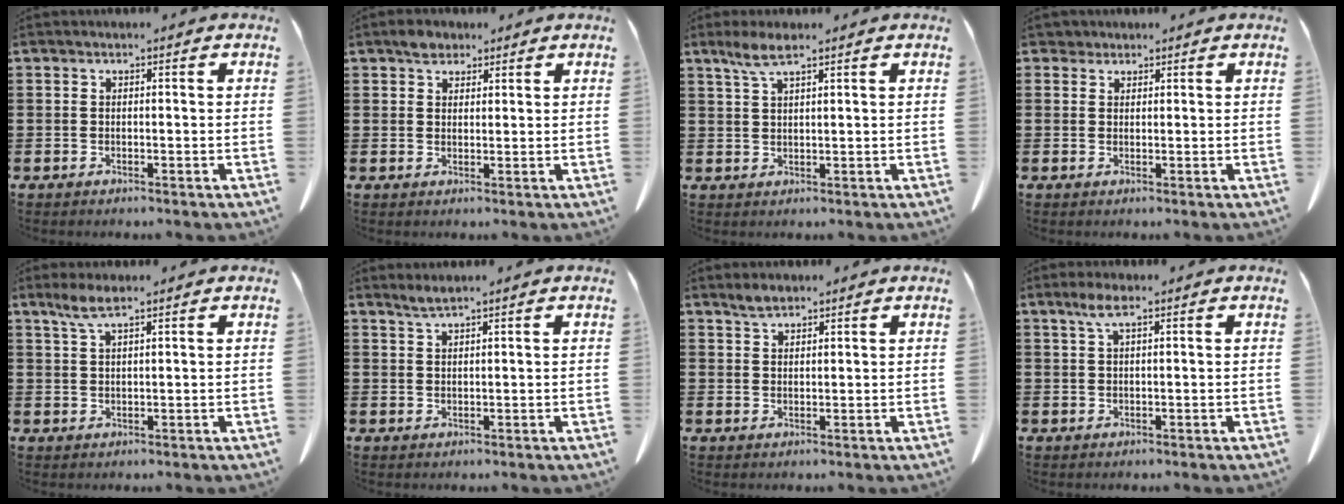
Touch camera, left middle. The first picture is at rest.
{"total": 2.7, "force": [2.0, 1.6, 0.7], "torque": [-0.010, 0.003, 0.038]}
{"total": 3.8, "force": [2.4, 0.7, 2.8], "torque": [-0.061, 0.003, 0.043]}
{"total": 1.5, "force": [1.3, 0.8, 0.0], "torque": [-0.007, 0.004, 0.027]}
{"total": 3.5, "force": [2.3, 0.6, 2.6], "torque": [-0.056, 0.002, 0.041]}
{"total": 1.7, "force": [1.4, 0.0, 0.9], "torque": [-0.019, 0.000, 0.027]}
{"total": 2.3, "force": [2.0, 0.8, 0.9], "torque": [-0.021, 0.003, 0.038]}
{"total": 3.2, "force": [1.6, 0.7, 2.7], "torque": [-0.056, 0.005, 0.026]}